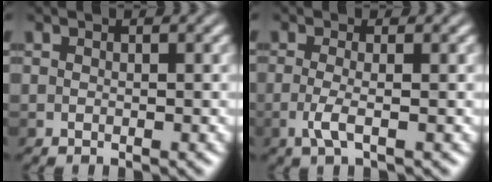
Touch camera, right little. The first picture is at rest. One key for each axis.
{"total": 1.9, "fx": -0.7, "fy": 0.2, "fz": 1.7, "tx": -0.045, "ty": -0.001, "tz": -0.016}